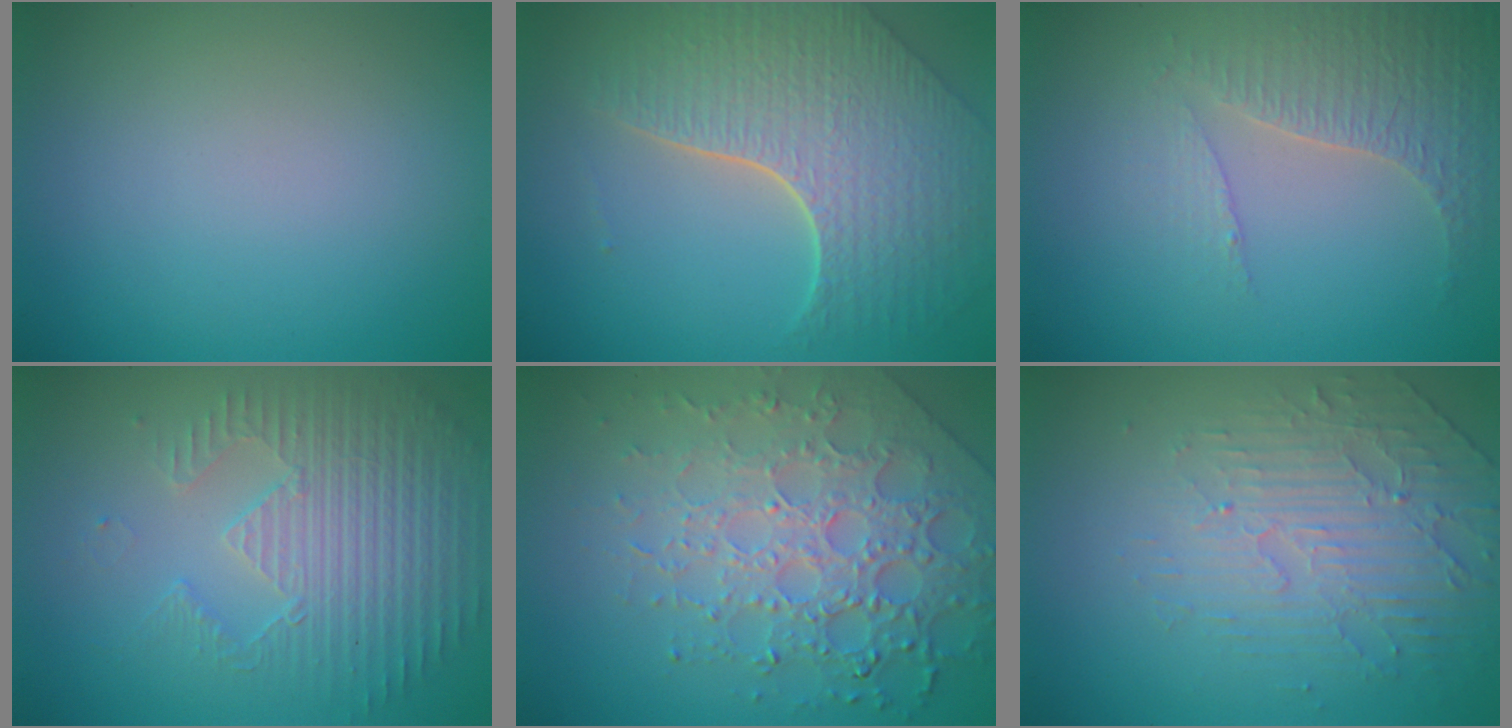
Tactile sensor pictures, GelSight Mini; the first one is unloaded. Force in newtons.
{"total": 7.7, "press": 5.5, "slide": 5.4}
{"total": 3.3, "press": 3.0, "slide": 1.6}
{"total": 3.8, "press": 3.6, "slide": 1.2}
{"total": 8.0, "press": 5.5, "slide": 5.7}
{"total": 4.8, "press": 3.4, "slide": 3.4}